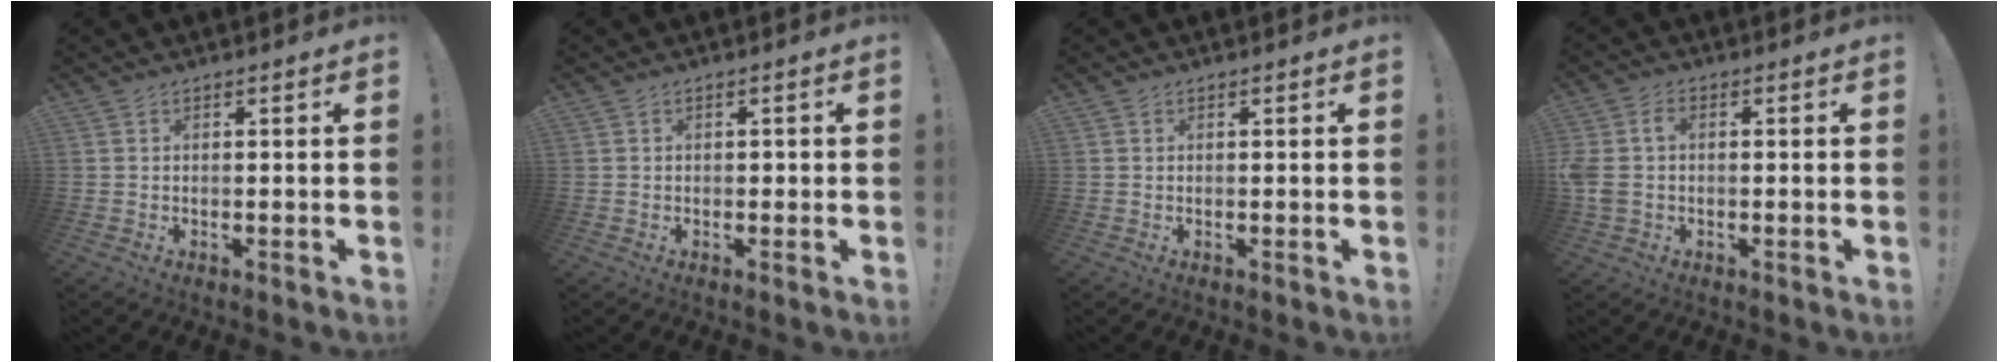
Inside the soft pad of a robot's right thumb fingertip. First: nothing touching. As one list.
[{"total": 1.1, "force": [-0.5, 0.9, 0.4], "torque": [-0.006, 0.002, -0.010]}, {"total": 0.0}, {"total": 5.6, "force": [-0.2, 3.9, 4.0], "torque": [-0.088, 0.006, -0.005]}]